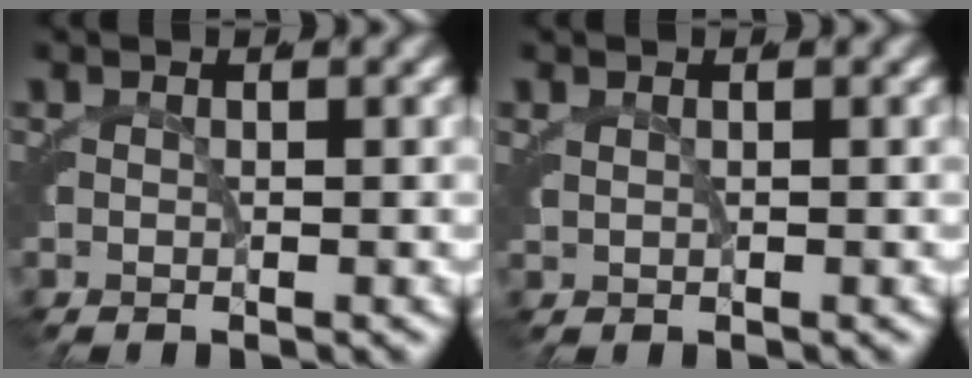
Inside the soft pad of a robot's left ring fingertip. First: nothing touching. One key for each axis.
{"total": 0.5, "fx": 0.5, "fy": 0.1, "fz": 0.1, "tx": -0.005, "ty": 0.003, "tz": 0.012}